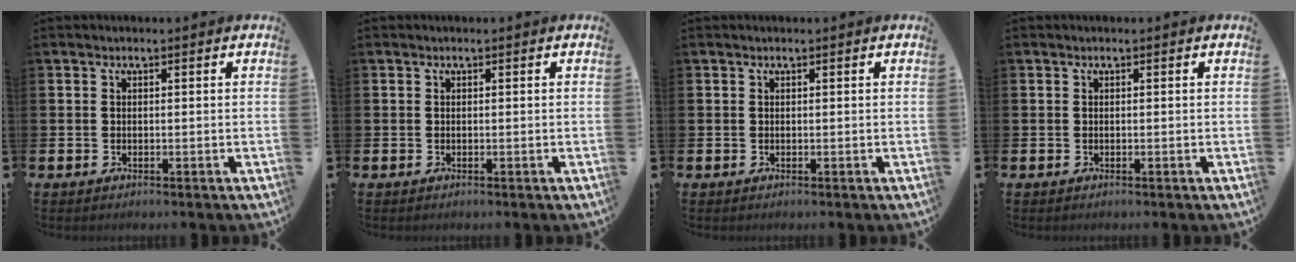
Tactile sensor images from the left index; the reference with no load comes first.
{"total": 0.0}
{"total": 0.0}
{"total": 0.0}